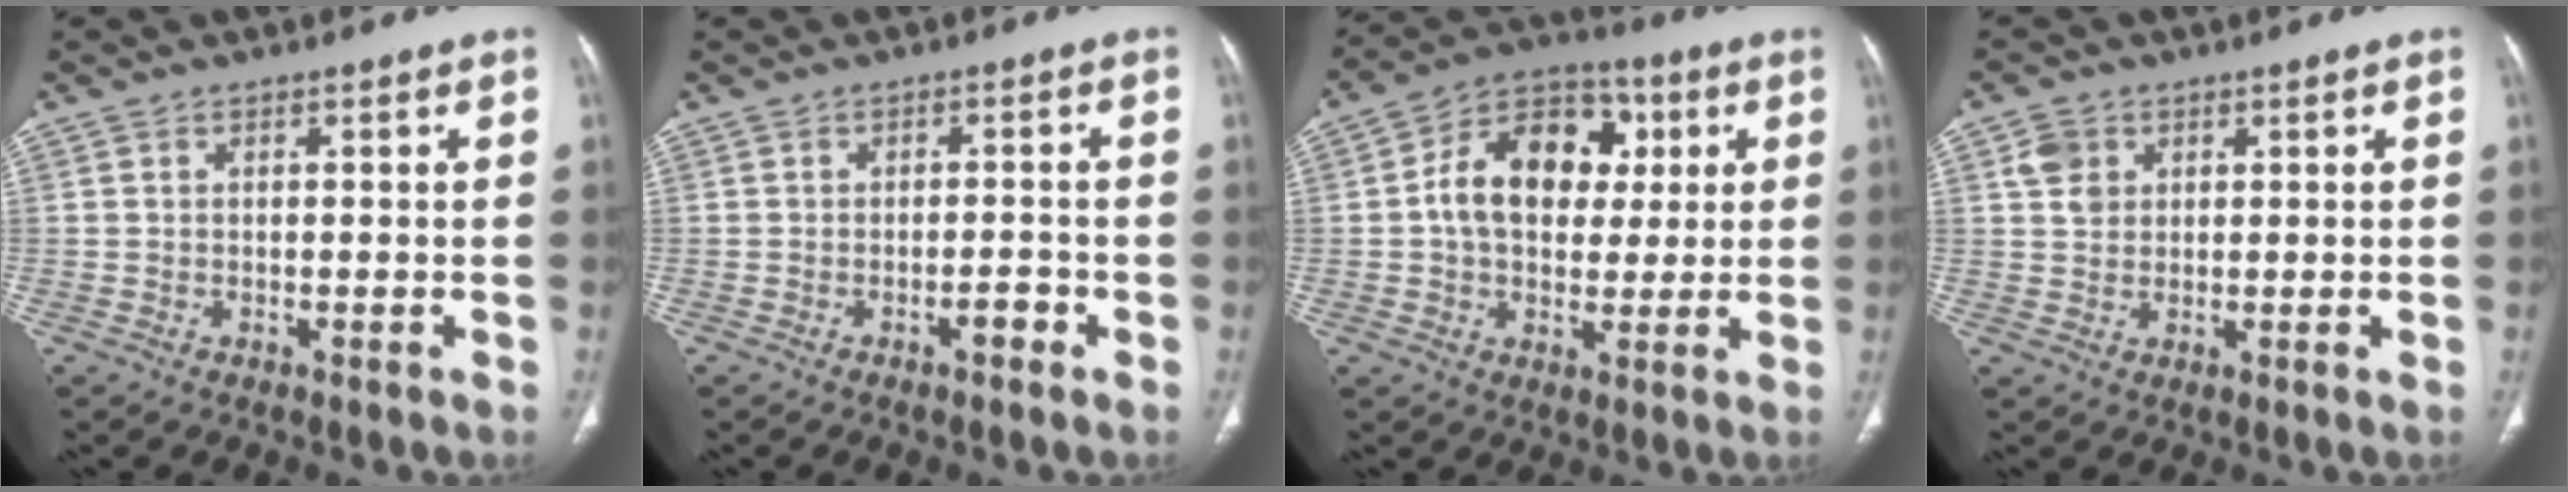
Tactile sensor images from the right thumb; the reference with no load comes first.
{"total": 2.4, "force": [-1.4, 0.9, 1.8], "torque": [-0.025, 0.011, -0.022]}
{"total": 15.3, "force": [2.2, 11.0, 10.4], "torque": [-0.134, 0.017, 0.027]}
{"total": 3.9, "force": [1.5, 3.2, 1.7], "torque": [-0.017, -0.002, 0.031]}